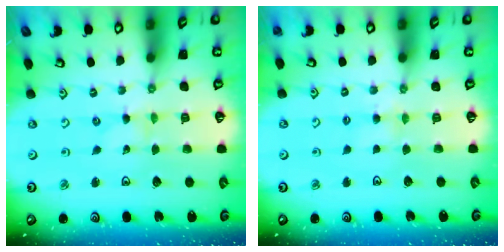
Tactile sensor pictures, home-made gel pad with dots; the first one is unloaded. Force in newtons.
{"total": 3.9, "press": 3.9, "slide": 0.5}